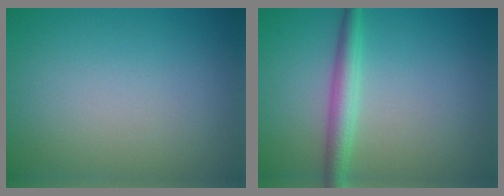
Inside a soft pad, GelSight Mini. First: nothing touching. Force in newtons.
{"total": 2.8, "press": 2.8, "slide": 0.0}